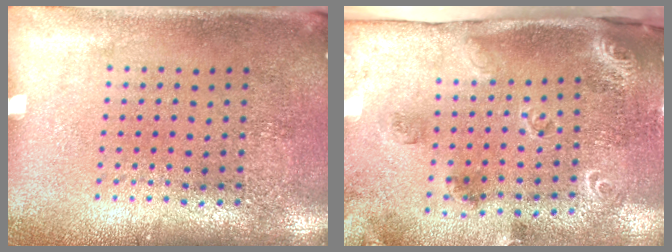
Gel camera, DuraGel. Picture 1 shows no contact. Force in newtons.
{"total": 1.9, "press": 1.8, "slide": 0.6}